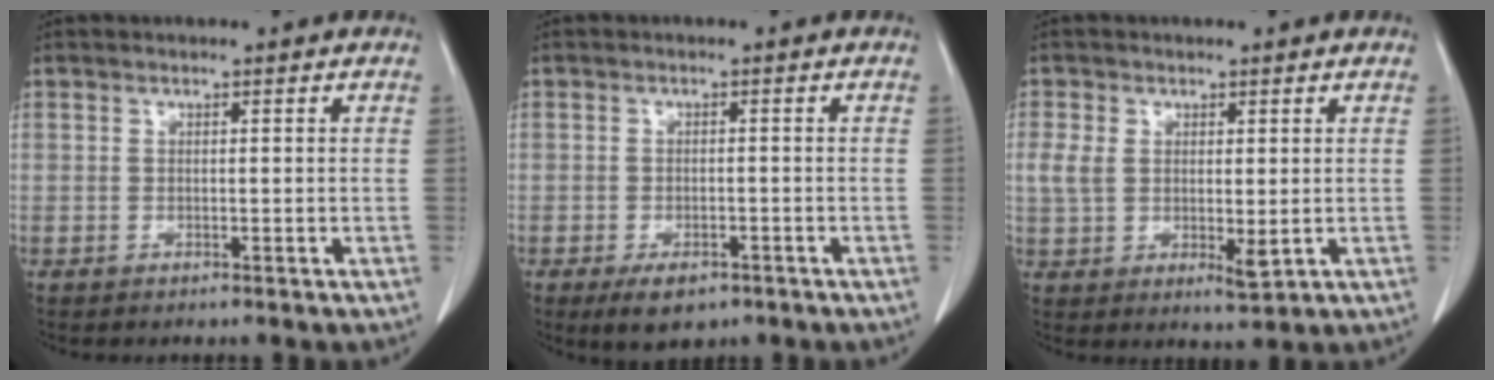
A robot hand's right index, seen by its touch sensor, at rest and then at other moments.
{"total": 5.2, "force": [-3.4, 2.6, 3.0], "torque": [-0.048, -0.003, -0.046]}
{"total": 6.2, "force": [0.4, 3.2, 5.3], "torque": [-0.102, -0.005, 0.015]}